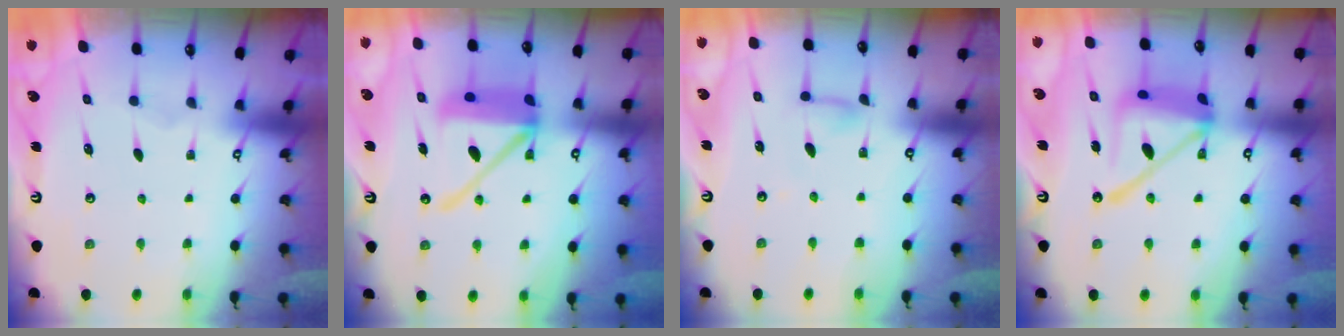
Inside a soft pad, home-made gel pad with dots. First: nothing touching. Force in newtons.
{"total": 14.9, "press": 14.7, "slide": 2.0}
{"total": 3.9, "press": 3.9, "slide": 0.4}
{"total": 17.0, "press": 17.0, "slide": 1.5}